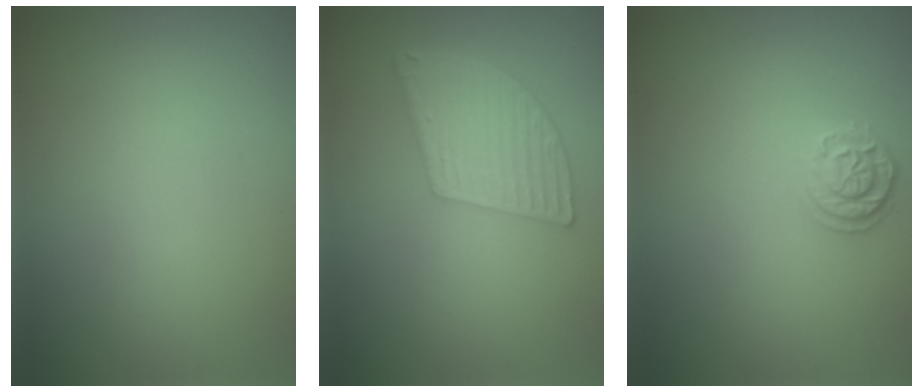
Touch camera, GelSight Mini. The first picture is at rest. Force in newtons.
{"total": 5.2, "press": 3.8, "slide": 3.6}
{"total": 2.1, "press": 1.9, "slide": 0.9}